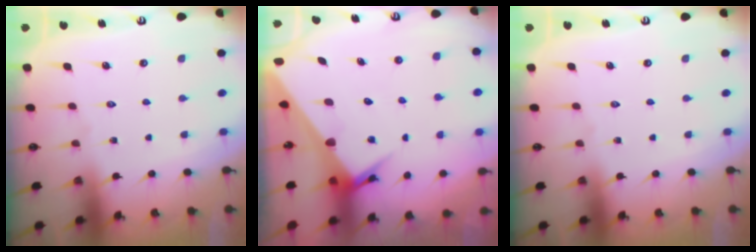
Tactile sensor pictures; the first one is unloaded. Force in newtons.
{"total": 5.4, "press": 5.4, "slide": 0.5}
{"total": 0.0}